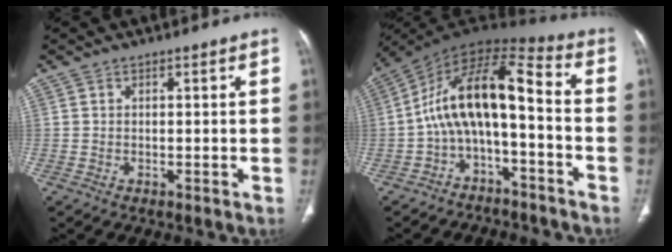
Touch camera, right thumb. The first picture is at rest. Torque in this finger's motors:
{"motor_torque": [0.36, 2.02, 0.25, -0.03, 0.51]}